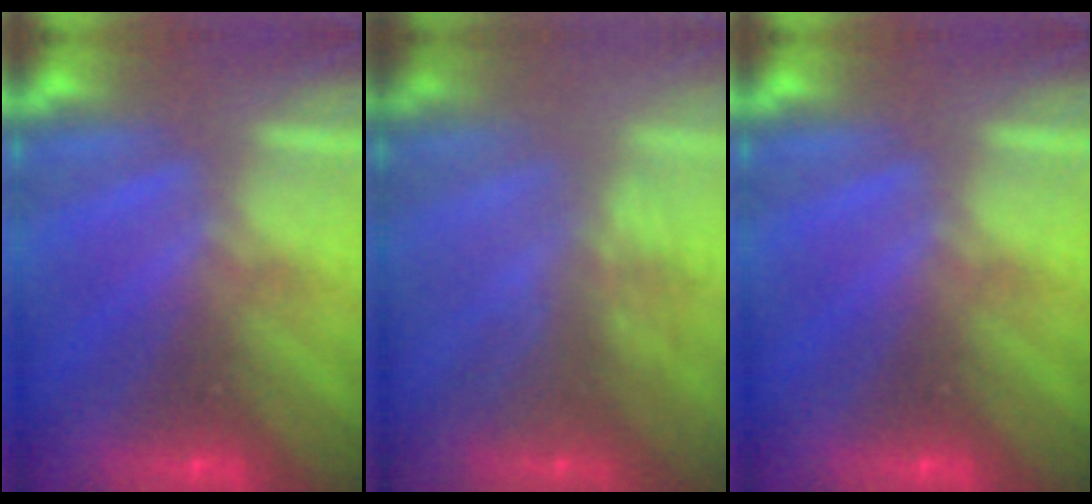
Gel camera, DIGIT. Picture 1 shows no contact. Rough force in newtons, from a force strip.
{"total": 3.2}
{"total": 0.0}